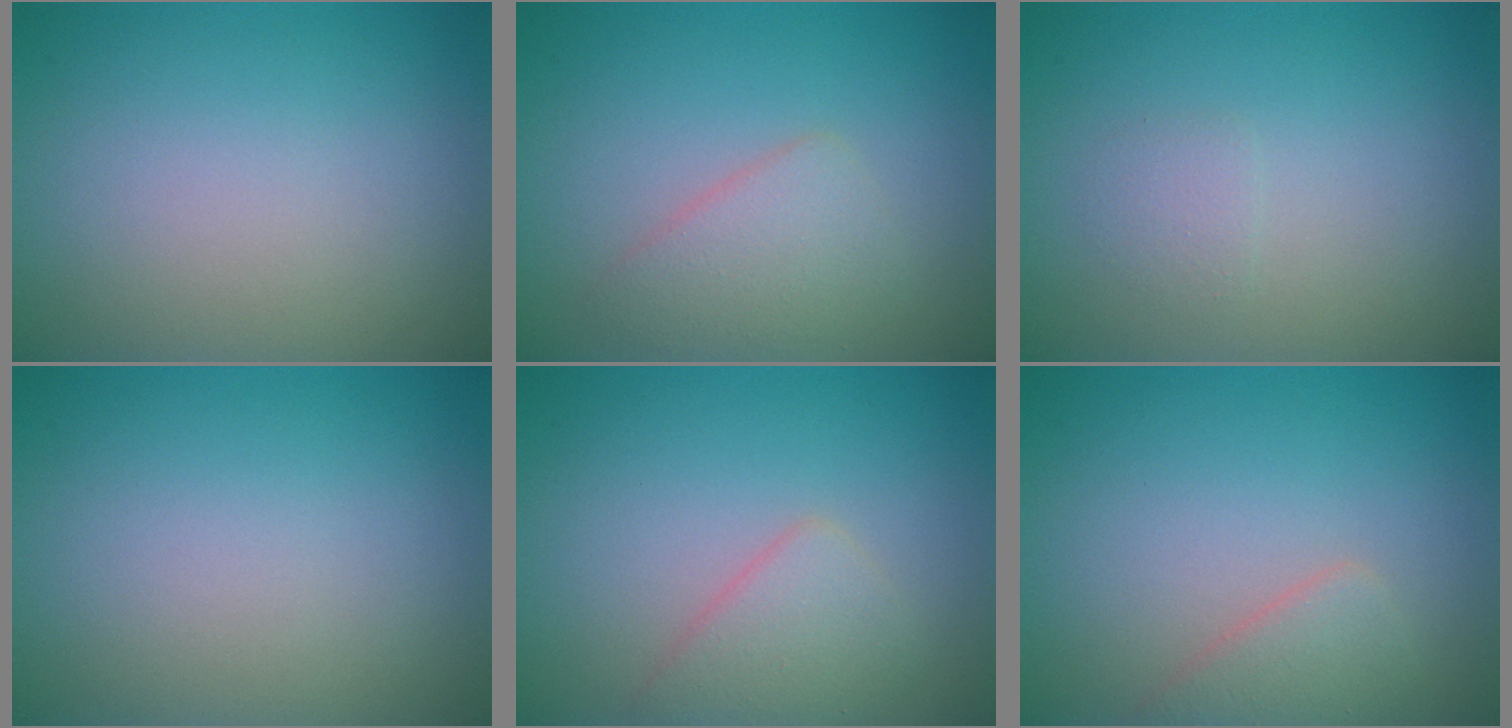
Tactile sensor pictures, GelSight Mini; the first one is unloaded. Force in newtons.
{"total": 2.6, "press": 2.6, "slide": 0.1}
{"total": 0.9, "press": 0.9, "slide": 0.1}
{"total": 0.0}
{"total": 2.5, "press": 2.5, "slide": 0.1}
{"total": 2.0, "press": 2.0, "slide": 0.1}